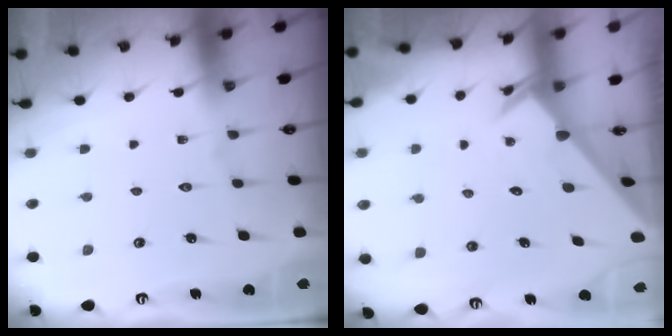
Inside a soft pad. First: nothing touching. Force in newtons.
{"total": 2.0, "press": 2.0, "slide": 0.2}